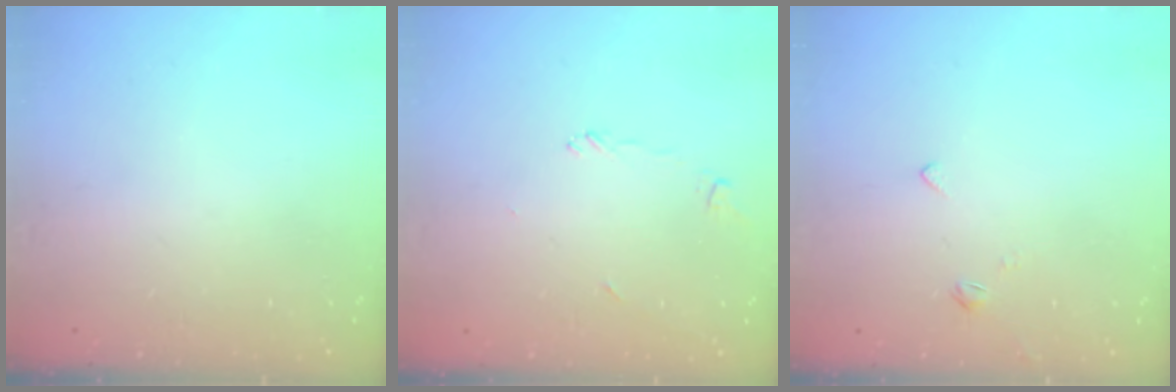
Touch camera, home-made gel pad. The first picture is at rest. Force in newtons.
{"total": 3.6, "press": 3.6, "slide": 0.1}
{"total": 2.7, "press": 2.7, "slide": 0.5}